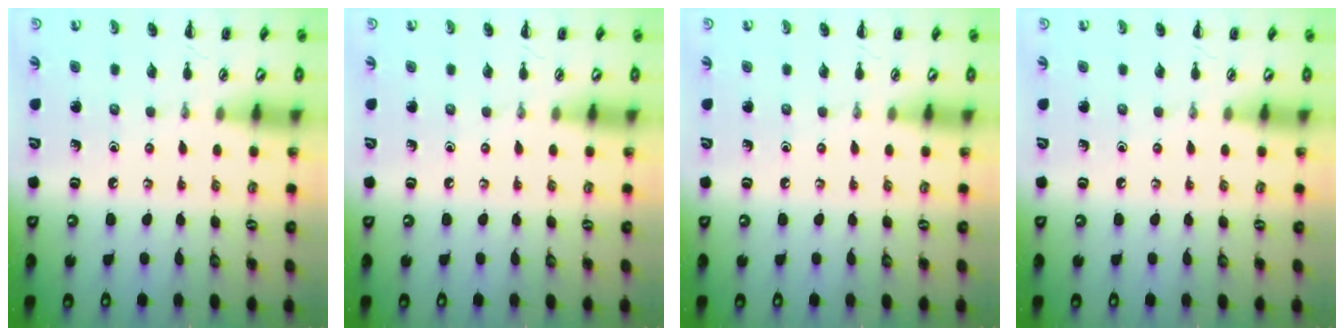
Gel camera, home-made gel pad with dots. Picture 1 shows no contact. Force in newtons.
{"total": 0.0}
{"total": 0.0}
{"total": 0.0}